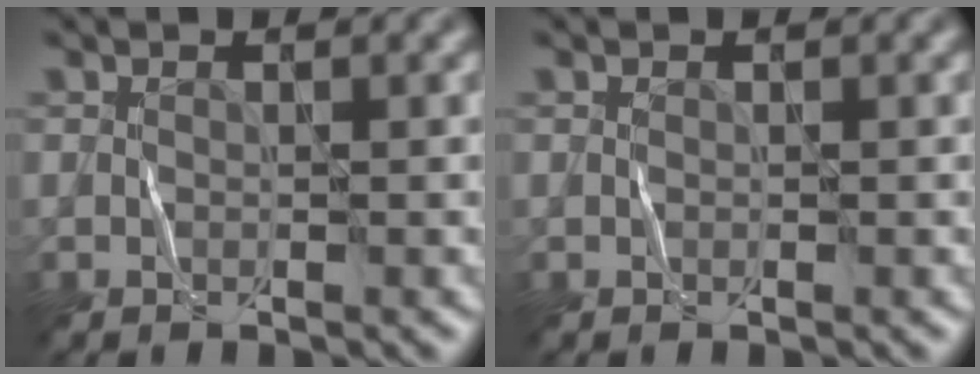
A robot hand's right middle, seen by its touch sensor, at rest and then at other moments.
{"total": 0.0}